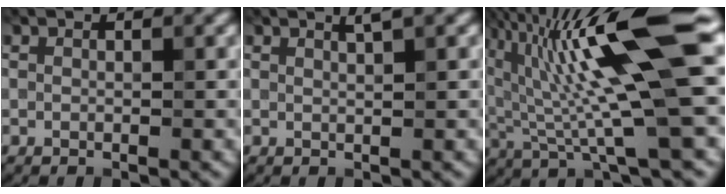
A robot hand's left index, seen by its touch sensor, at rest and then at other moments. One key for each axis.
{"total": 1.0, "fx": 0.8, "fy": 0.0, "fz": 0.7, "tx": -0.003, "ty": 0.003, "tz": 0.015}
{"total": 13.5, "fx": 2.9, "fy": 2.3, "fz": 12.9, "tx": -0.214, "ty": 0.015, "tz": 0.059}